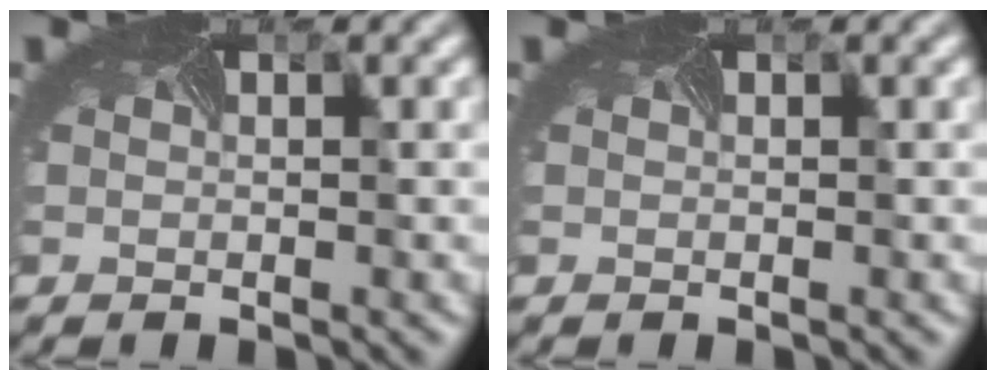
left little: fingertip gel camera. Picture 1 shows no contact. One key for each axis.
{"total": 0.0}